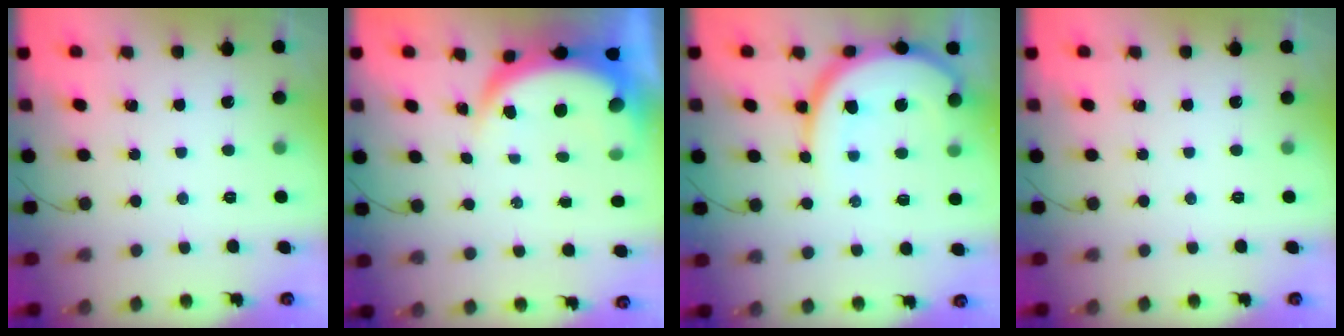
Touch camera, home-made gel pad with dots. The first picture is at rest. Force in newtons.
{"total": 8.4, "press": 8.3, "slide": 1.0}
{"total": 12.1, "press": 12.1, "slide": 1.2}
{"total": 0.0}